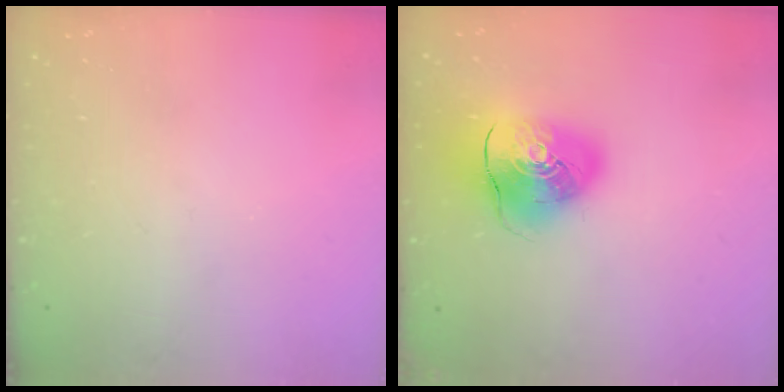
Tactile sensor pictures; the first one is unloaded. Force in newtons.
{"total": 12.5, "press": 12.3, "slide": 2.1}